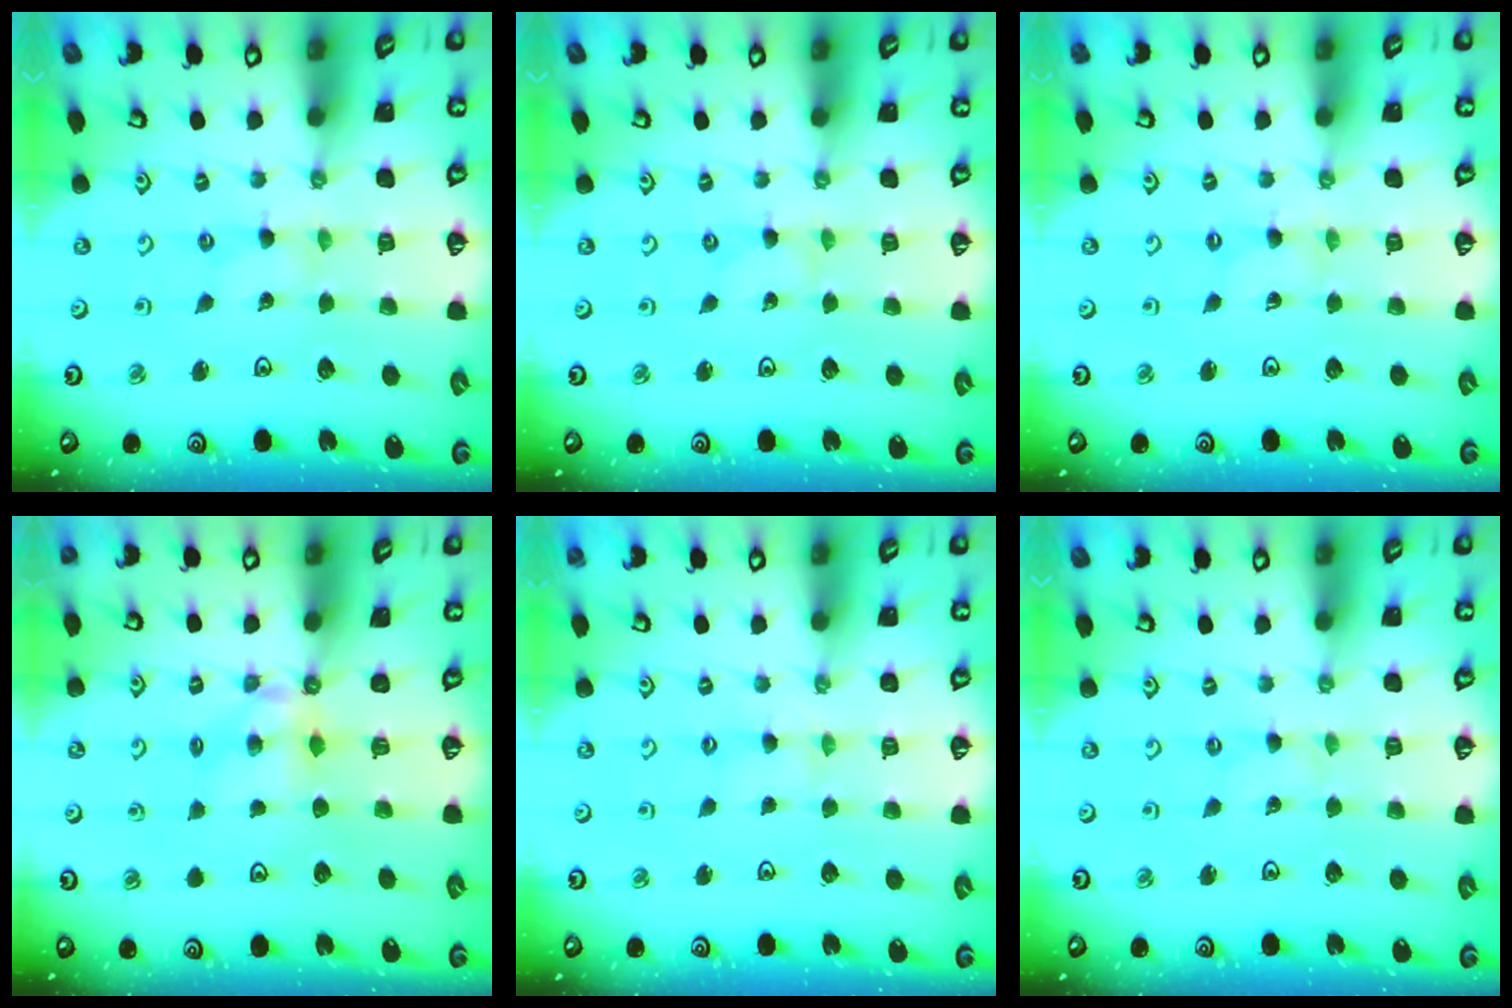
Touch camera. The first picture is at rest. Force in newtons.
{"total": 0.0}
{"total": 0.0}
{"total": 5.4, "press": 5.4, "slide": 0.4}
{"total": 0.9, "press": 0.8, "slide": 0.2}
{"total": 0.0}